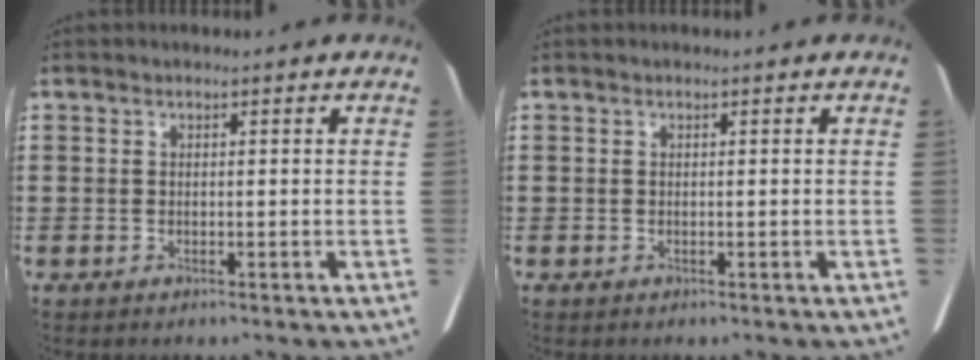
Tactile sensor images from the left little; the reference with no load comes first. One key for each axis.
{"total": 0.0}